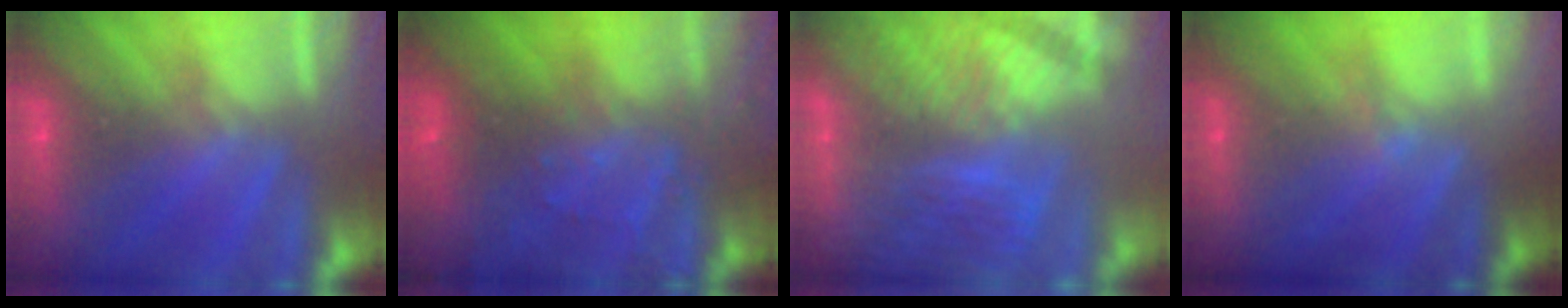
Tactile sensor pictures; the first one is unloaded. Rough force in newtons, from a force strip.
{"total": 8.3}
{"total": 5.5}
{"total": 2.2}